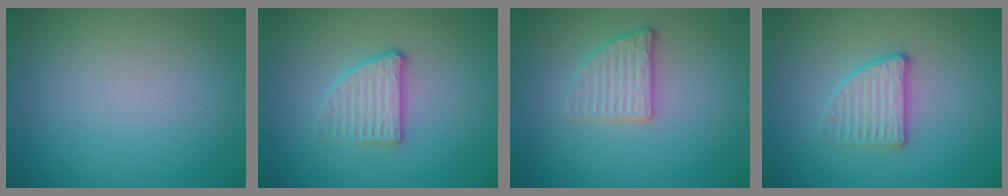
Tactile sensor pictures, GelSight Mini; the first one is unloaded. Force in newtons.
{"total": 2.7, "press": 2.4, "slide": 1.2}
{"total": 2.7, "press": 2.4, "slide": 1.1}
{"total": 2.8, "press": 2.5, "slide": 1.2}